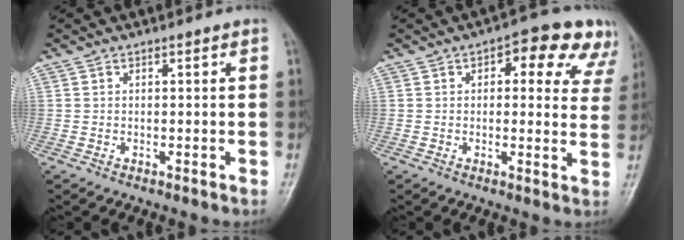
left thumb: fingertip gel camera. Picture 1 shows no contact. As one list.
[{"total": 12.6, "force": [6.4, 6.4, 8.7], "torque": [-0.047, -0.011, 0.061]}]